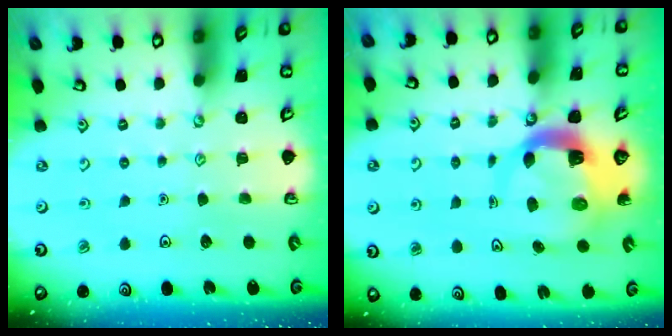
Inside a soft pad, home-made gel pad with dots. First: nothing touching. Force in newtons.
{"total": 6.6, "press": 6.5, "slide": 0.8}